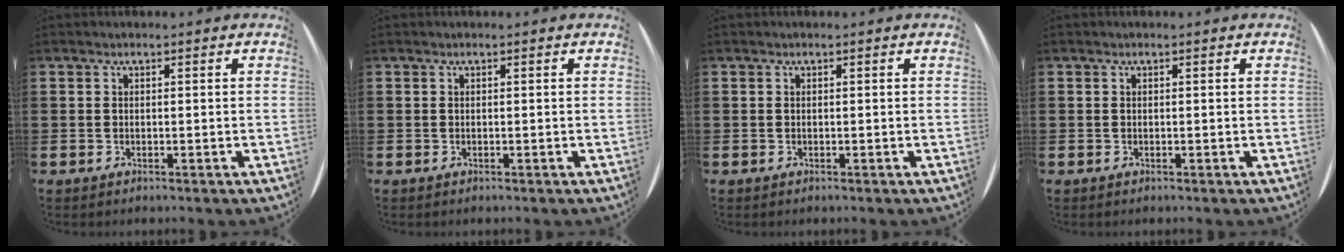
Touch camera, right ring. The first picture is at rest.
{"total": 0.0}
{"total": 0.0}
{"total": 0.0}